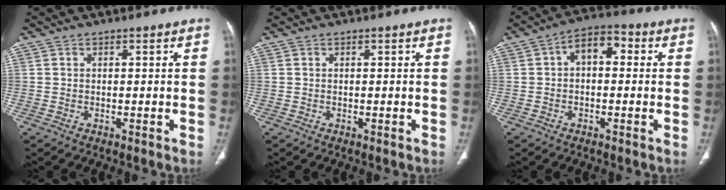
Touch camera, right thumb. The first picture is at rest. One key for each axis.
{"total": 0.0}
{"total": 6.6, "fx": 0.8, "fy": 4.1, "fz": 5.2, "tx": -0.061, "ty": 0.023, "tz": -0.001}